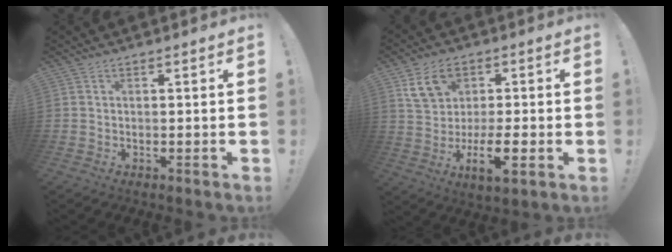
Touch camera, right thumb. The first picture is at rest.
{"total": 11.5, "force": [0.5, 7.2, 8.9], "torque": [-0.149, 0.005, 0.012]}